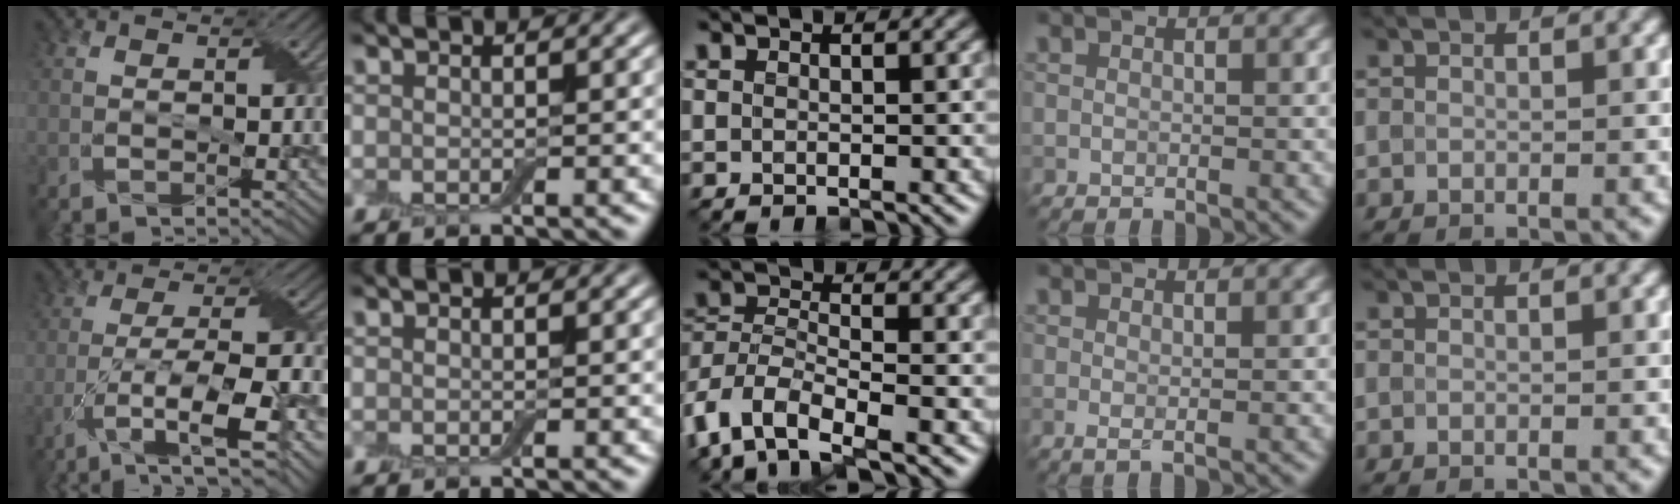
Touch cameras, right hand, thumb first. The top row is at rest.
{"thumb": {"total": 10.8, "force": [-4.1, 3.1, 9.5], "torque": [-0.183, -0.008, -0.067]}, "middle": {"total": 7.7, "force": [-5.0, 3.5, 4.7], "torque": [-0.097, -0.006, -0.106]}, "ring": {"total": 0.8, "force": [0.1, 0.1, 0.8], "torque": [-0.018, -0.004, 0.001]}}